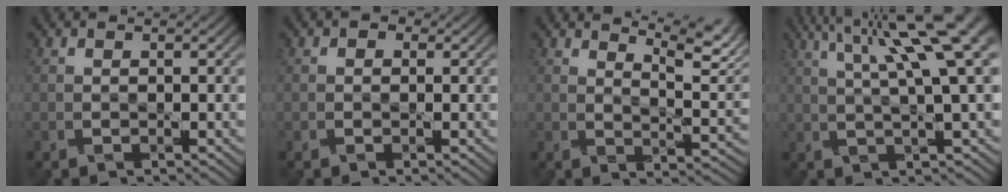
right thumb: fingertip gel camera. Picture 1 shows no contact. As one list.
[{"total": 0.7, "force": [0.0, 0.7, 0.1], "torque": [0.000, -0.002, -0.007]}, {"total": 6.1, "force": [4.5, 1.1, 3.9], "torque": [-0.071, 0.004, 0.074]}, {"total": 11.9, "force": [5.3, 2.1, 10.4], "torque": [-0.155, 0.026, 0.085]}]